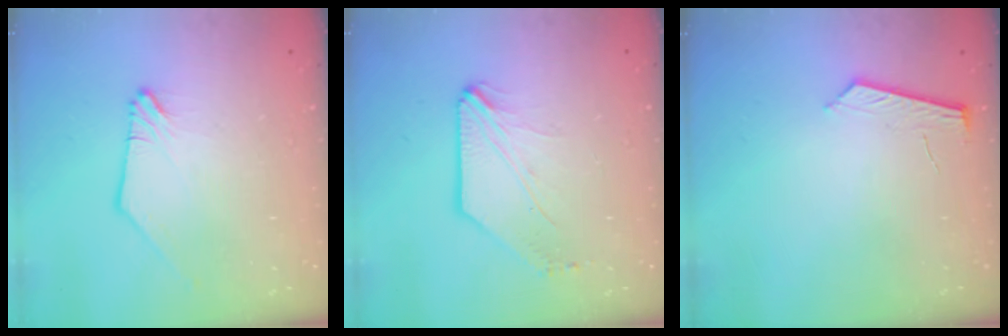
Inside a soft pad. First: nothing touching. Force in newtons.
{"total": 1.7, "press": 1.7, "slide": 0.3}
{"total": 4.4, "press": 4.4, "slide": 0.5}